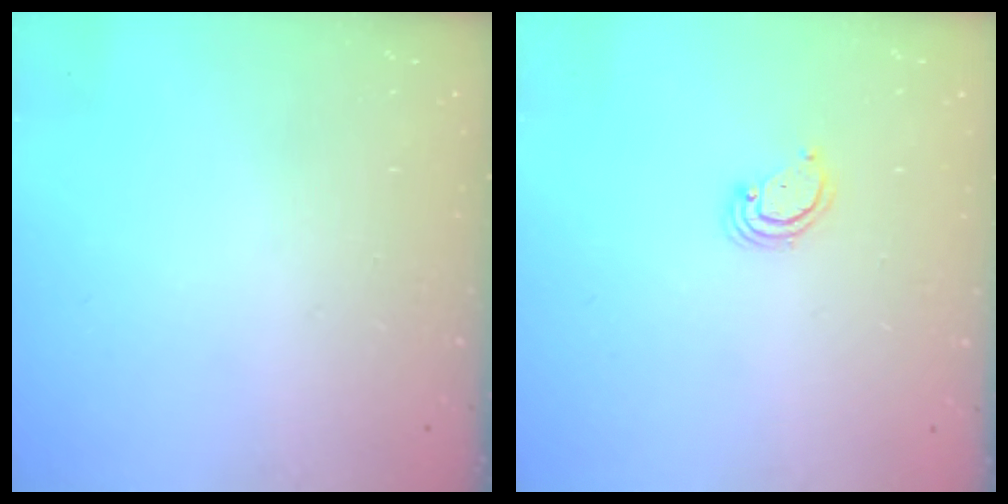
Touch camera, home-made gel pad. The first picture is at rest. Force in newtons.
{"total": 2.6, "press": 2.6, "slide": 0.2}